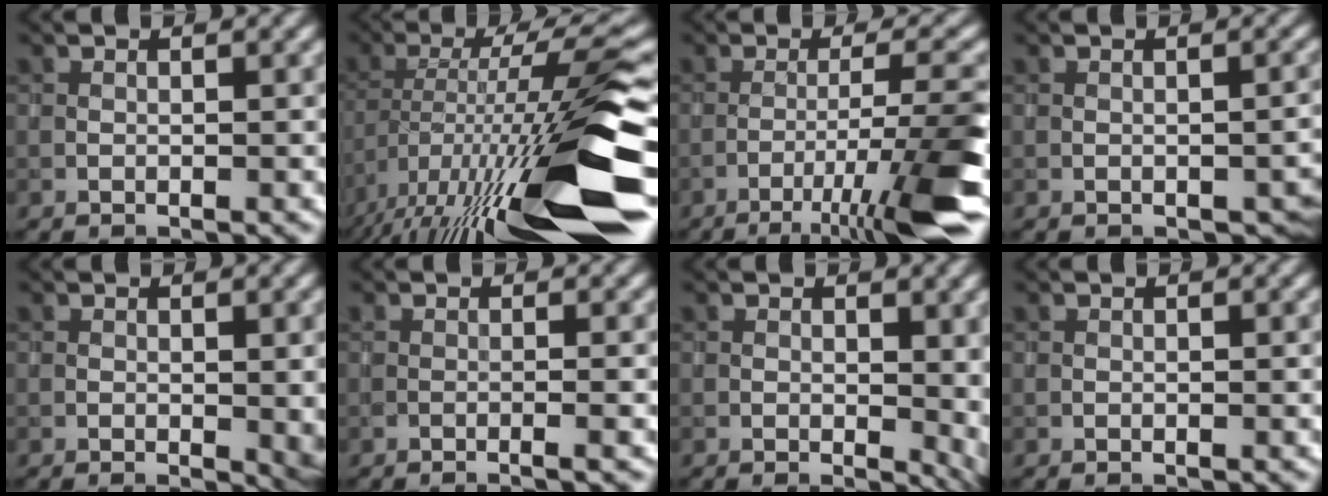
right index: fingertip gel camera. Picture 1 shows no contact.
{"total": 17.2, "force": [-6.8, 2.9, 15.6], "torque": [-0.261, 0.013, -0.115]}
{"total": 9.7, "force": [-5.4, 0.8, 8.0], "torque": [-0.111, 0.012, -0.086]}
{"total": 2.2, "force": [-0.8, 1.2, 1.7], "torque": [-0.023, -0.008, -0.003]}
{"total": 2.2, "force": [-0.1, 0.6, 2.1], "torque": [-0.021, -0.006, 0.000]}
{"total": 1.5, "force": [-0.4, 0.4, 1.4], "torque": [-0.014, -0.004, -0.017]}
{"total": 3.2, "force": [0.2, 1.7, 2.6], "torque": [-0.021, -0.007, 0.005]}
{"total": 0.0}